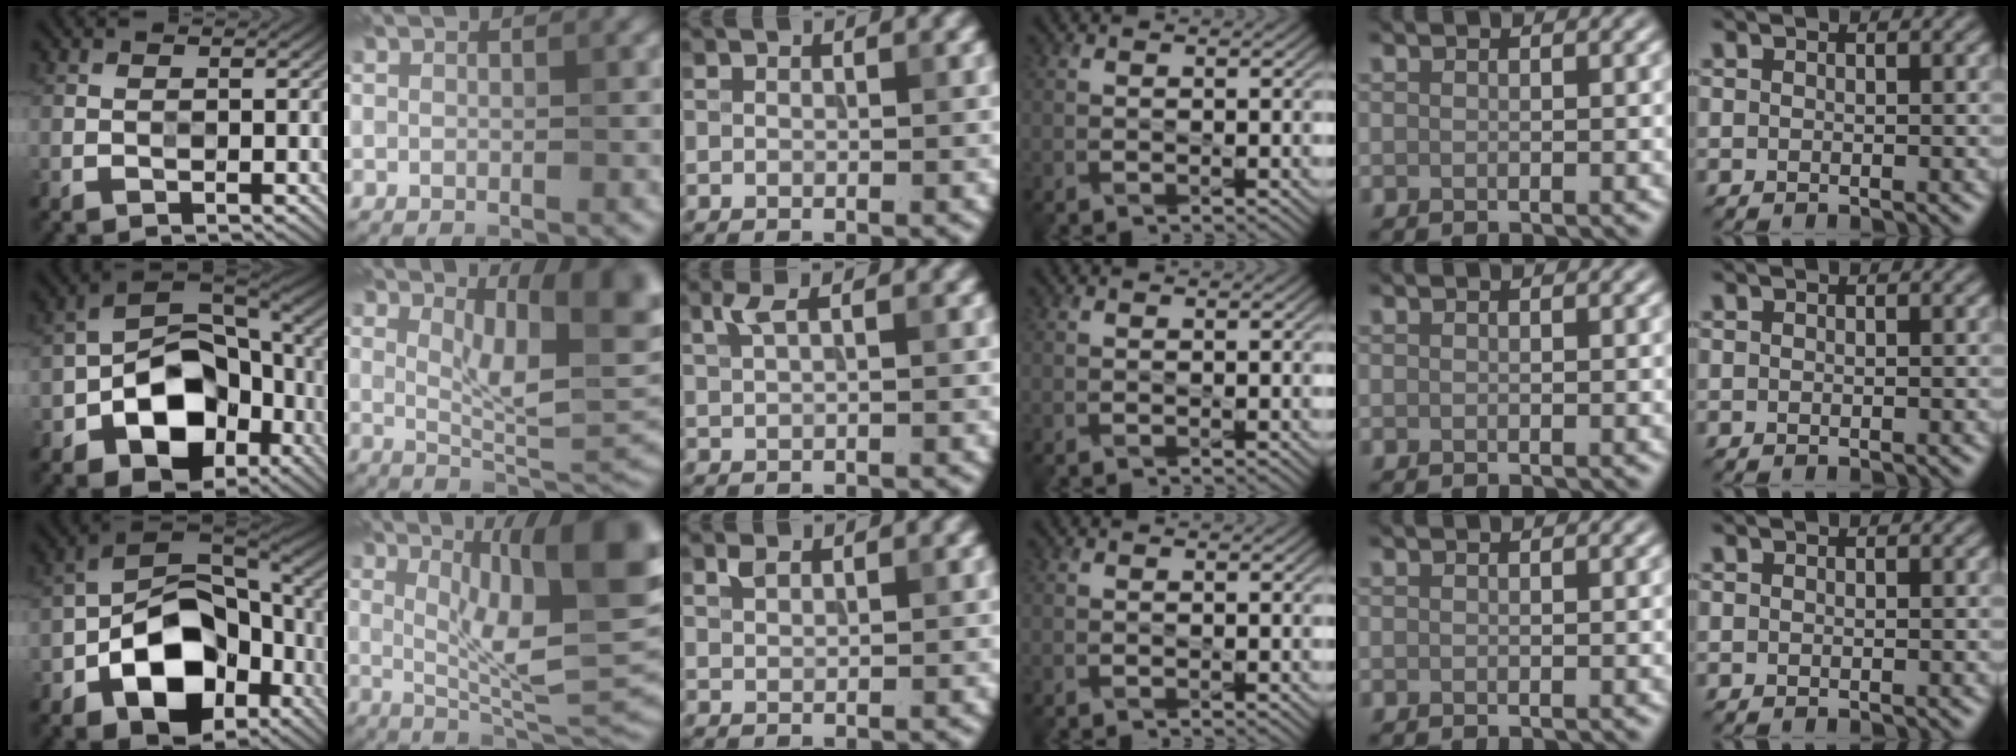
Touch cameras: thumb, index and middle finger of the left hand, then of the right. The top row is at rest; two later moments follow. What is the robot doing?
{"motion": "press", "object": "stopwatch"}